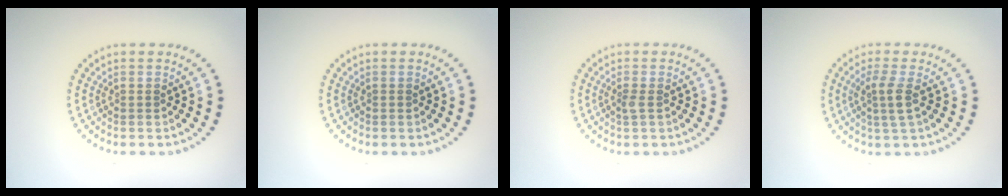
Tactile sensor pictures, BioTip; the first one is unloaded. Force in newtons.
{"total": 0.0}
{"total": 0.7, "press": 0.6, "slide": 0.4}
{"total": 2.1, "press": 1.7, "slide": 1.2}